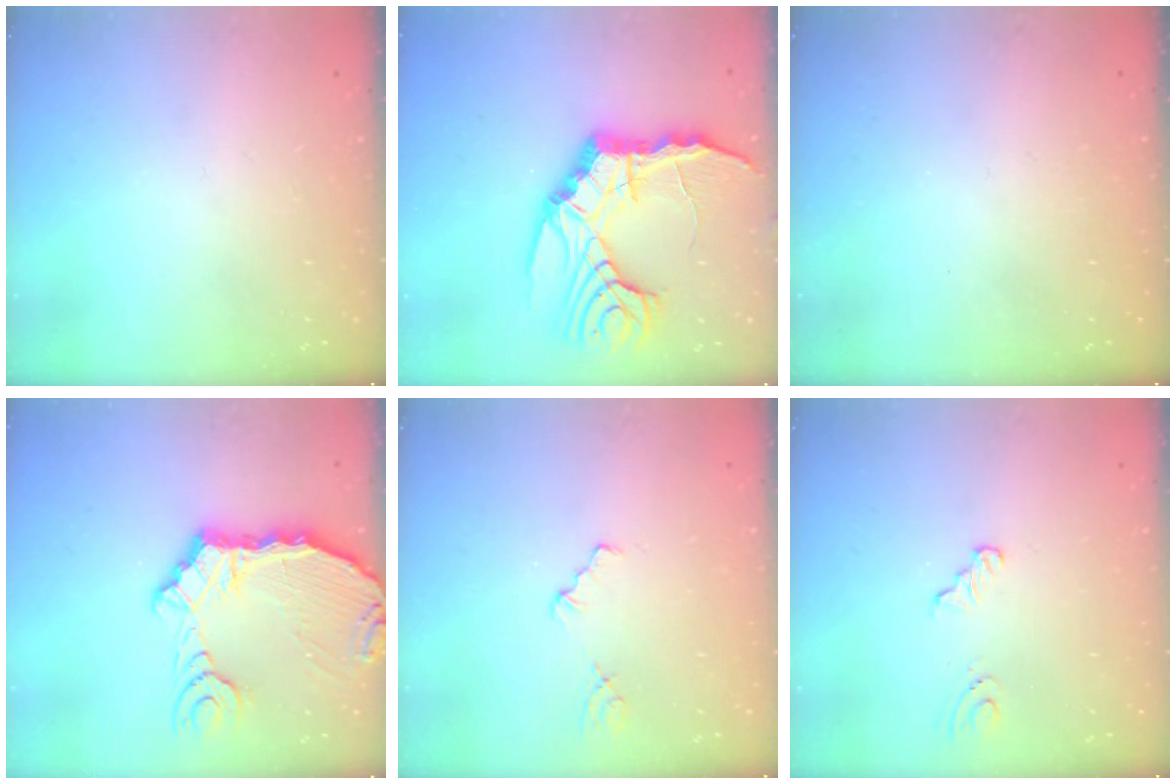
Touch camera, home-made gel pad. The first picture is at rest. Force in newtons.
{"total": 18.7, "press": 18.6, "slide": 2.3}
{"total": 0.0}
{"total": 13.5, "press": 12.9, "slide": 3.8}
{"total": 1.2, "press": 1.2, "slide": 0.2}
{"total": 2.7, "press": 2.3, "slide": 1.5}